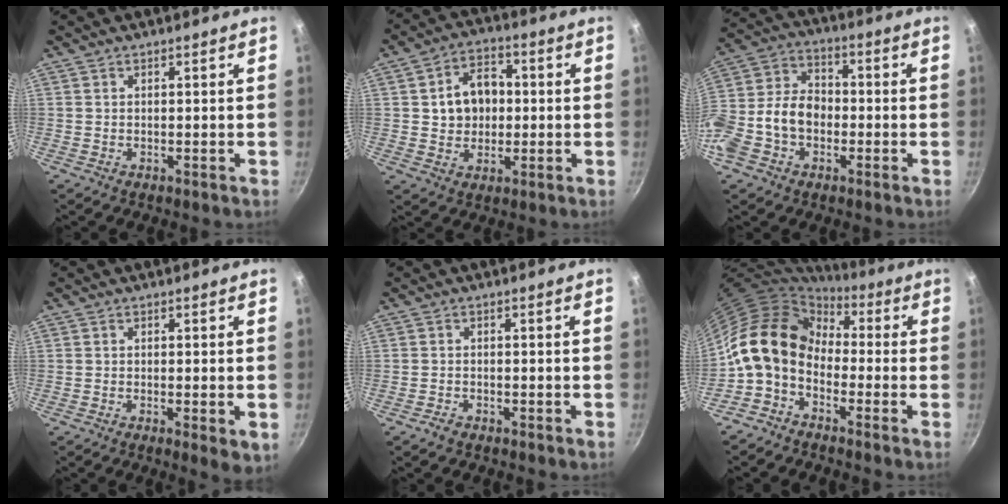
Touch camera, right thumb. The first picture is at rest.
{"total": 9.6, "force": [0.7, 7.5, 5.9], "torque": [-0.065, 0.013, 0.009]}
{"total": 14.6, "force": [-3.5, 10.7, 9.3], "torque": [-0.163, 0.052, -0.074]}
{"total": 3.5, "force": [-0.7, 0.9, 3.3], "torque": [-0.051, -0.013, -0.011]}
{"total": 1.4, "force": [-1.2, 0.6, 0.6], "torque": [-0.016, 0.011, -0.023]}
{"total": 13.0, "force": [-0.8, 9.6, 8.7], "torque": [-0.141, 0.037, -0.036]}